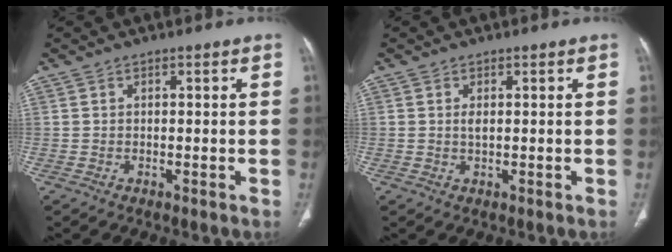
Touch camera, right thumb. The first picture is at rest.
{"total": 1.2, "force": [0.2, 0.4, 1.1], "torque": [-0.022, -0.002, 0.007]}